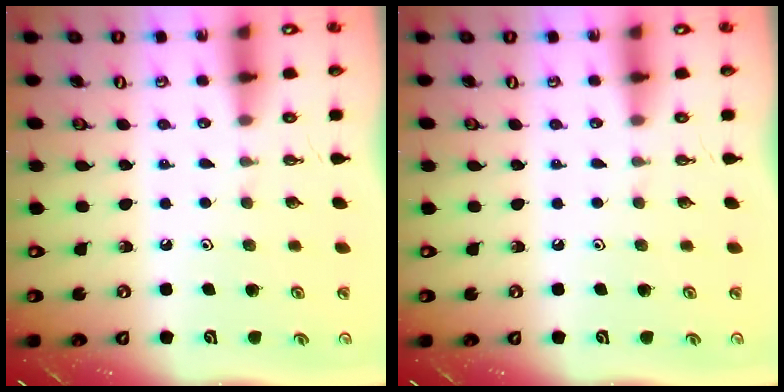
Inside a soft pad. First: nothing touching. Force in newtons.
{"total": 0.0}